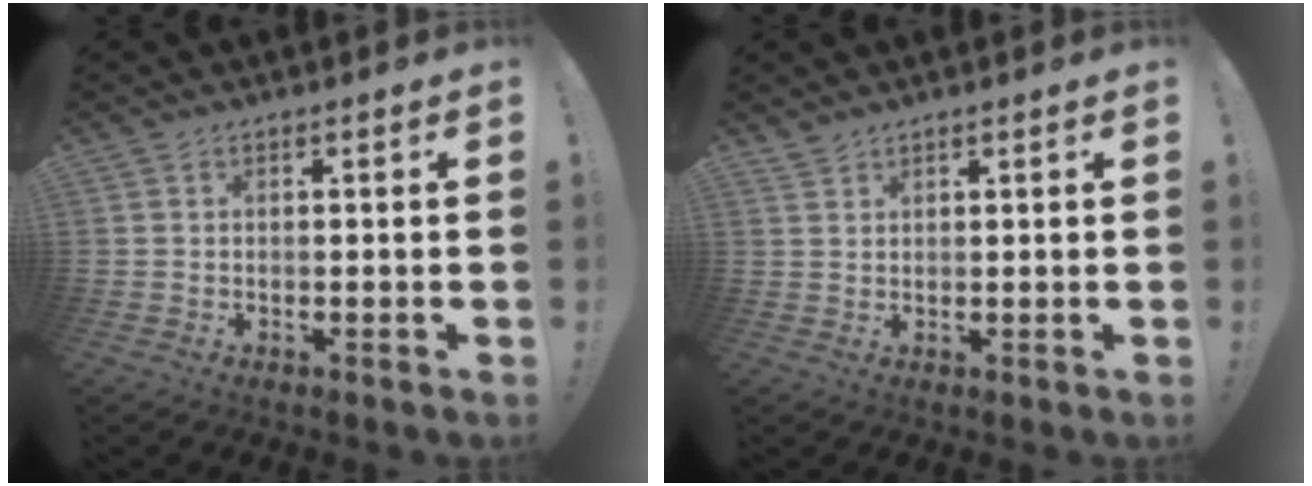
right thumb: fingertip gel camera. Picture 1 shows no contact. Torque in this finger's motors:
{"motor_torque": [-0.03, 0.06, -0.32, 0.56, 0.09]}